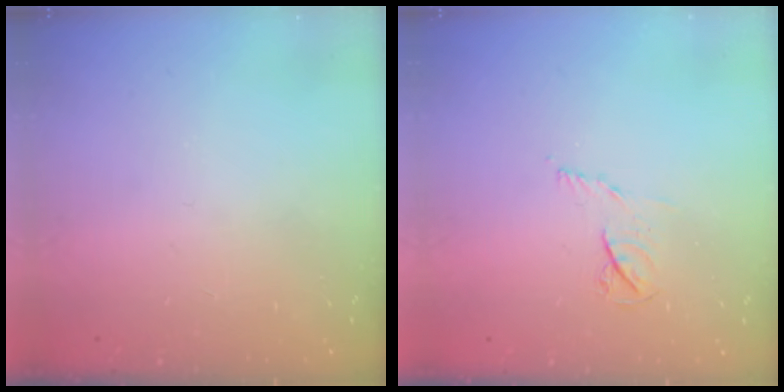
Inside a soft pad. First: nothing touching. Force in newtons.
{"total": 5.4, "press": 5.3, "slide": 0.7}